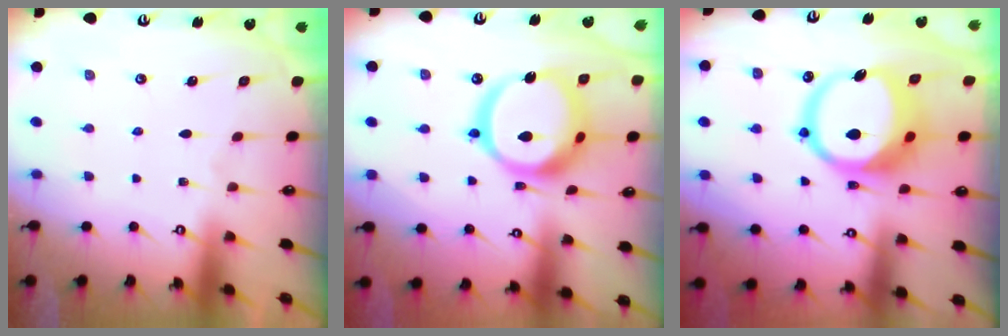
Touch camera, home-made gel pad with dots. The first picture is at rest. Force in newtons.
{"total": 19.4, "press": 19.3, "slide": 2.1}
{"total": 16.0, "press": 15.9, "slide": 2.1}